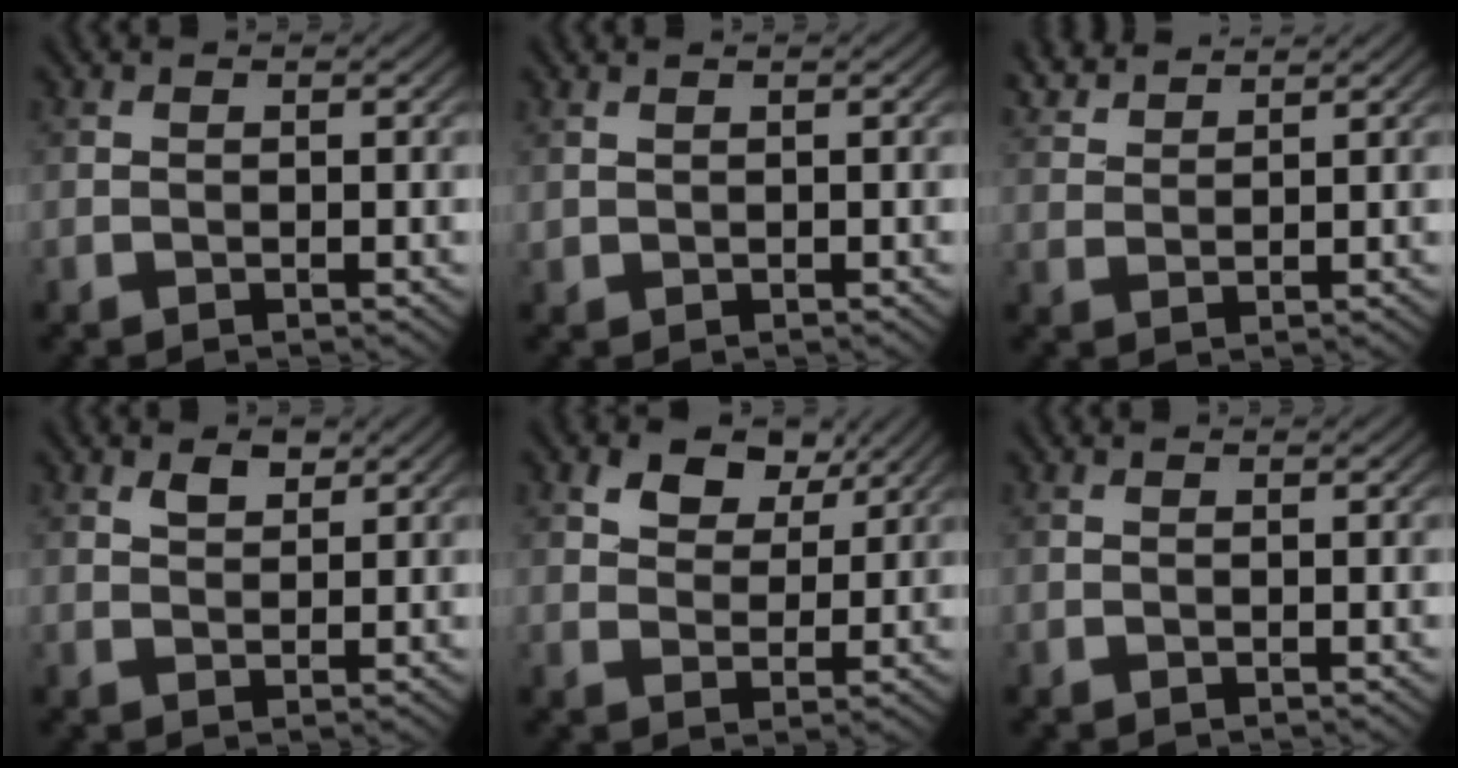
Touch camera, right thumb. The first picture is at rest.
{"total": 0.7, "force": [0.6, 0.2, 0.2], "torque": [-0.011, 0.001, 0.018]}
{"total": 4.1, "force": [3.8, 0.7, 1.6], "torque": [-0.044, 0.007, 0.079]}
{"total": 1.8, "force": [1.2, 0.8, 1.0], "torque": [-0.020, 0.000, 0.024]}
{"total": 5.9, "force": [3.6, 3.5, 3.1], "torque": [-0.061, -0.002, 0.062]}
{"total": 0.0}